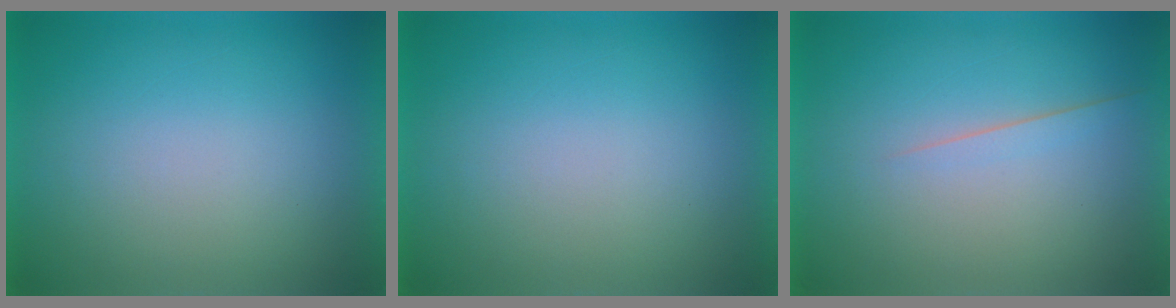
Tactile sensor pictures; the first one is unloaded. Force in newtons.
{"total": 1.3}
{"total": 1.4}